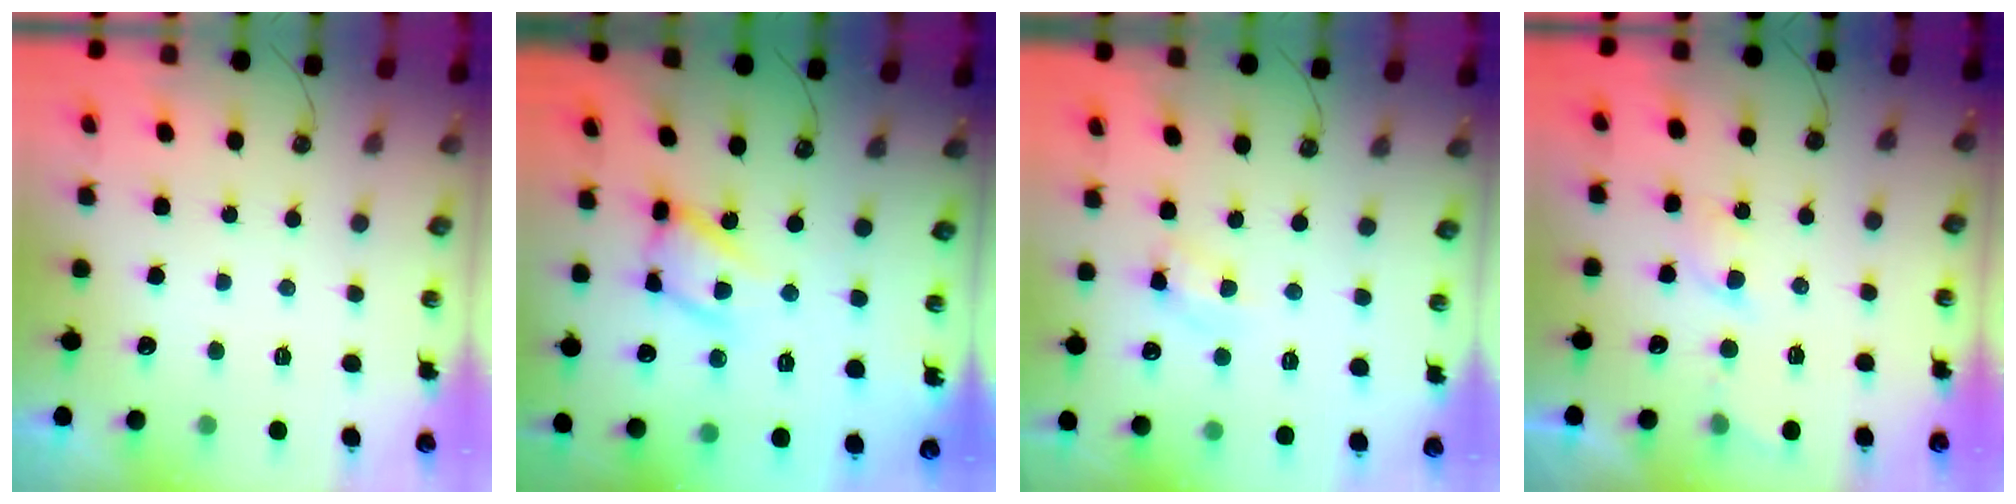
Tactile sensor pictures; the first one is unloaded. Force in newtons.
{"total": 13.3, "press": 13.3, "slide": 1.2}
{"total": 5.7, "press": 5.7, "slide": 0.4}
{"total": 3.6, "press": 3.5, "slide": 0.5}